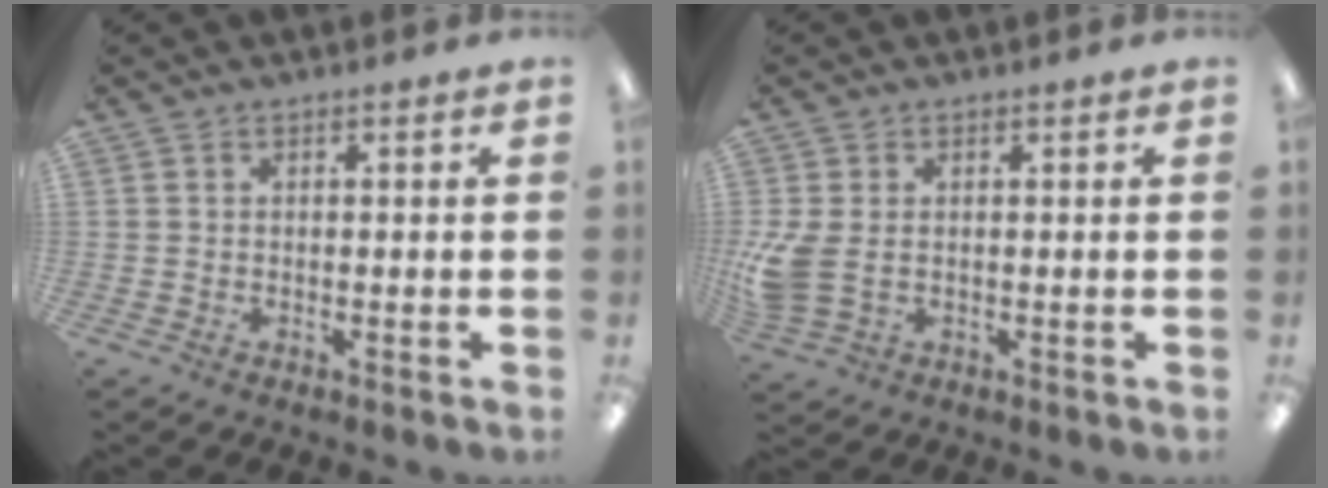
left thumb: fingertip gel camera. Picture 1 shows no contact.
{"total": 6.2, "force": [0.0, 4.1, 4.6], "torque": [-0.106, -0.004, -0.003]}